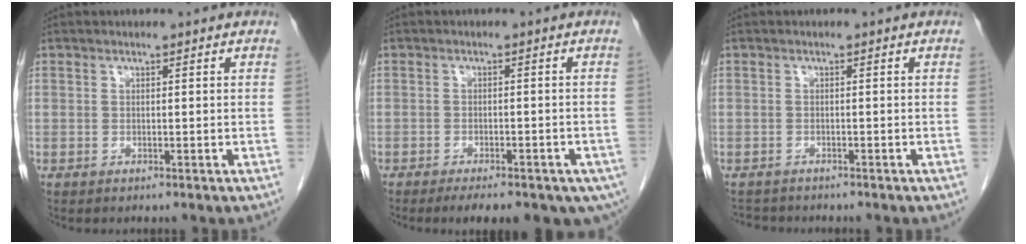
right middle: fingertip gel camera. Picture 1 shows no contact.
{"total": 13.9, "force": [-9.1, 5.5, 8.9], "torque": [-0.105, -0.017, -0.109]}
{"total": 3.2, "force": [-3.0, 1.1, 0.5], "torque": [-0.009, -0.007, -0.043]}